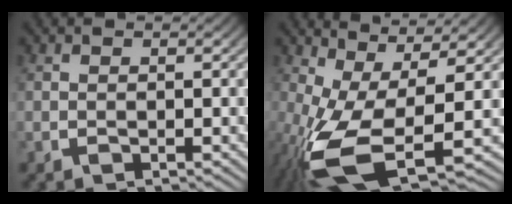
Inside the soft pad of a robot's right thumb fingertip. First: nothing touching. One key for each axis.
{"total": 10.6, "fx": -1.3, "fy": 4.9, "fz": 9.3, "tx": -0.207, "ty": -0.048, "tz": 0.009}